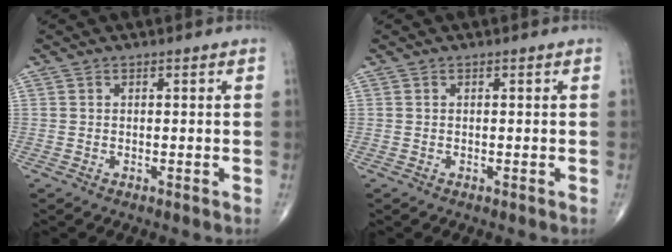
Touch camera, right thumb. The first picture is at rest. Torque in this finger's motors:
{"motor_torque": [-0.09, 0.09, -0.04, 0.01, 0.01]}